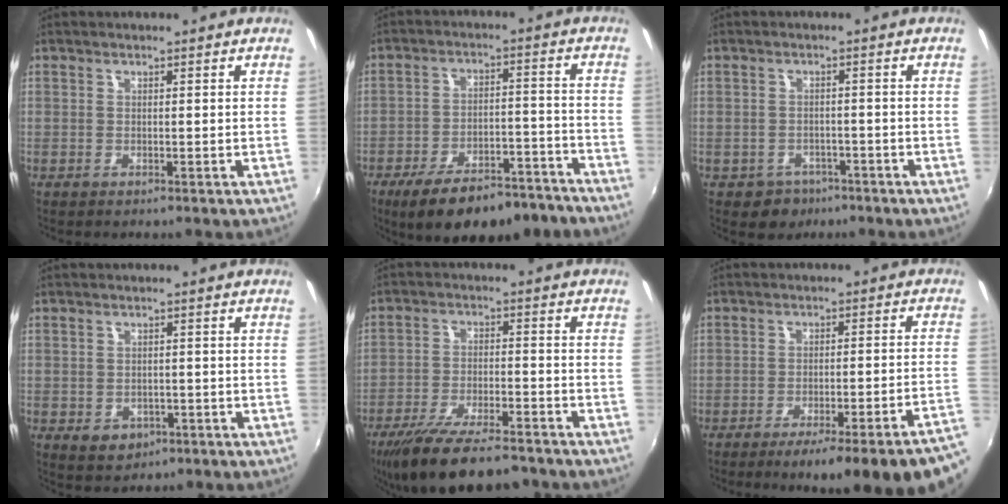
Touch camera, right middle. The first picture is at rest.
{"total": 17.1, "force": [-13.5, 5.5, 9.0], "torque": [-0.156, -0.007, -0.186]}
{"total": 4.8, "force": [-2.8, 3.8, 0.7], "torque": [-0.029, 0.001, -0.036]}
{"total": 4.8, "force": [-2.0, 3.8, 2.2], "torque": [-0.046, -0.009, -0.021]}
{"total": 15.8, "force": [-12.8, 4.0, 8.4], "torque": [-0.174, -0.032, -0.206]}
{"total": 19.2, "force": [-15.0, 0.8, 12.0], "torque": [-0.143, -0.034, -0.196]}